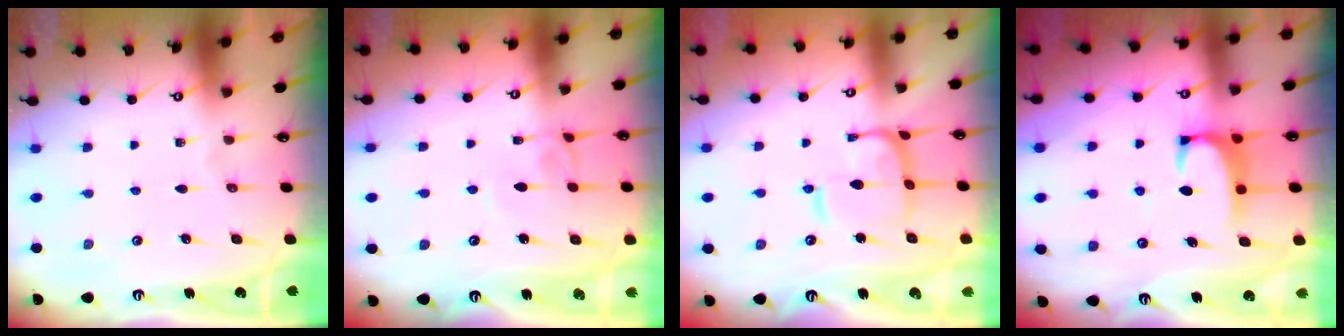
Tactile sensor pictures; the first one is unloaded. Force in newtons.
{"total": 3.5, "press": 3.5, "slide": 0.1}
{"total": 7.4, "press": 7.3, "slide": 1.0}
{"total": 2.0, "press": 2.0, "slide": 0.3}